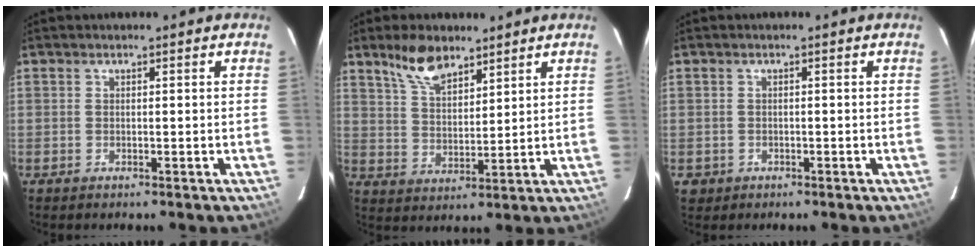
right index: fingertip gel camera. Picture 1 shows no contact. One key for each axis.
{"total": 8.3, "fx": 6.2, "fy": 3.5, "fz": 4.4, "tx": -0.079, "ty": 0.010, "tz": 0.120}
{"total": 2.3, "fx": -0.5, "fy": 2.2, "fz": 0.4, "tx": -0.011, "ty": 0.001, "tz": -0.003}